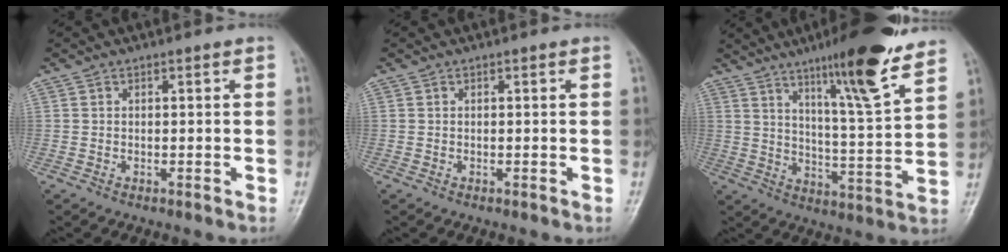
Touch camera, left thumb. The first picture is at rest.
{"total": 0.0}
{"total": 16.1, "force": [10.9, 1.6, 11.8], "torque": [-0.169, -0.064, 0.171]}